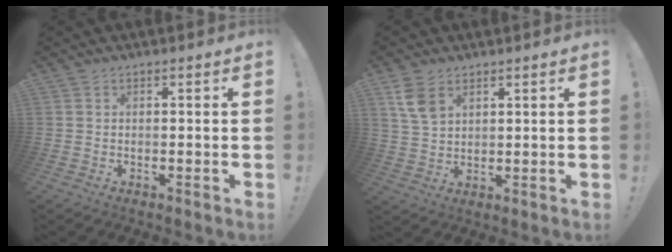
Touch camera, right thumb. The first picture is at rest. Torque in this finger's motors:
{"motor_torque": [-0.03, 0.08, 0.11, 0.30, 0.02]}